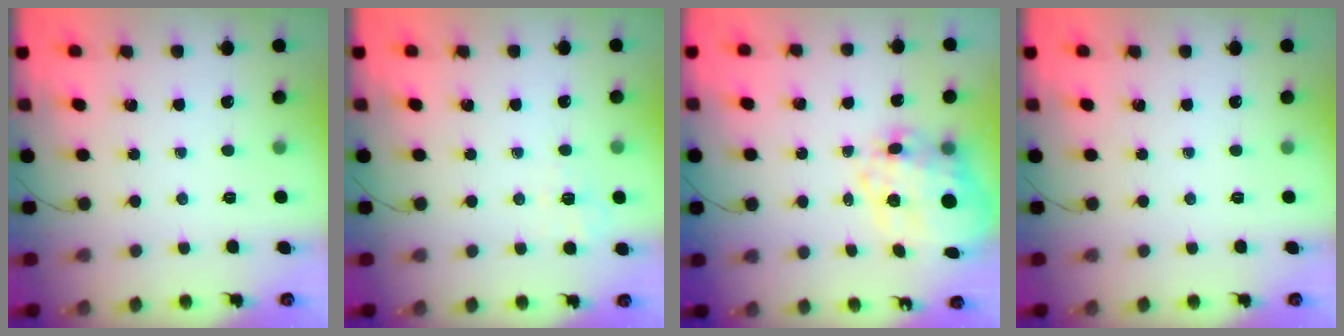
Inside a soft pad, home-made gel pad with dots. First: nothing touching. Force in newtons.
{"total": 2.0, "press": 0.8, "slide": 1.8}
{"total": 12.3, "press": 11.9, "slide": 2.9}
{"total": 0.0}